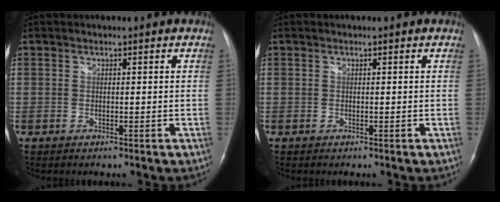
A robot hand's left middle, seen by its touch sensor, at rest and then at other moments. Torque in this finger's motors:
{"motor_torque": [-0.06, -0.02, 0.06, 0.00]}